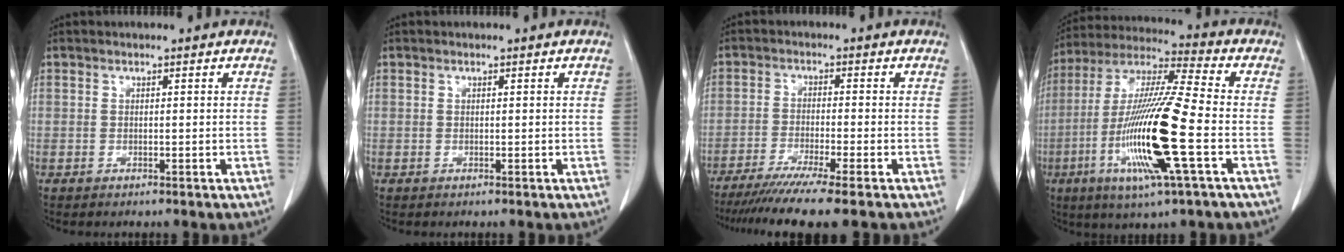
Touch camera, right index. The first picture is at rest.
{"total": 0.0}
{"total": 10.3, "force": [-8.3, -1.4, 6.0], "torque": [-0.079, -0.033, -0.130]}
{"total": 18.6, "force": [-5.1, 0.5, 17.9], "torque": [-0.367, -0.018, -0.102]}